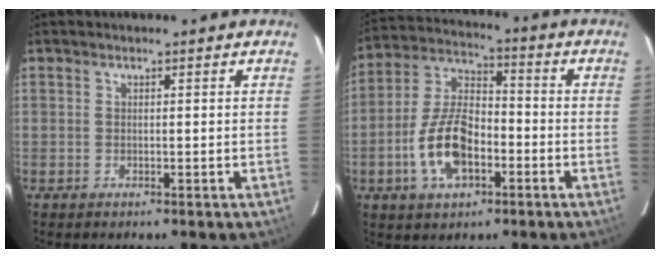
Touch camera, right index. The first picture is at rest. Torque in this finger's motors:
{"motor_torque": [1.75, -0.39, 0.89, 0.18]}